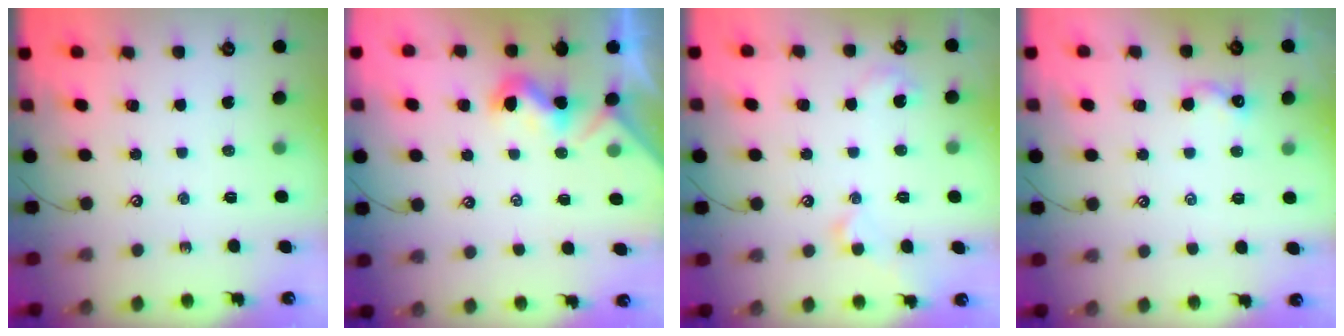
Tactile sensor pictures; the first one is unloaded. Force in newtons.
{"total": 0.9, "press": 0.8, "slide": 0.2}
{"total": 1.6, "press": 1.5, "slide": 0.3}
{"total": 2.1, "press": 2.1, "slide": 0.4}